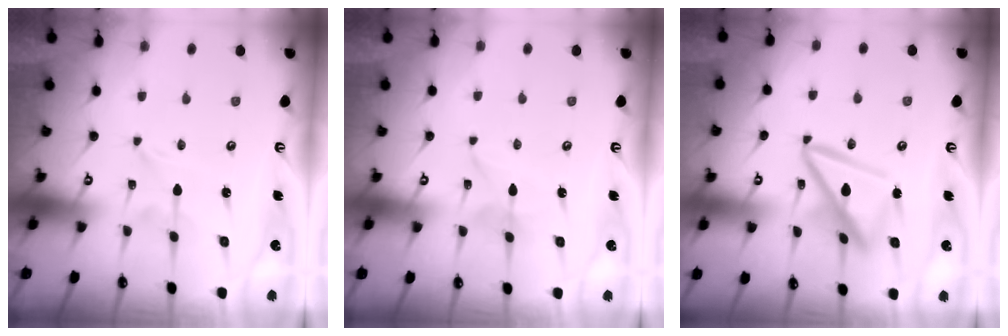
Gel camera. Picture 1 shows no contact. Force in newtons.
{"total": 1.9, "press": 1.9, "slide": 0.2}
{"total": 14.5, "press": 14.4, "slide": 1.6}